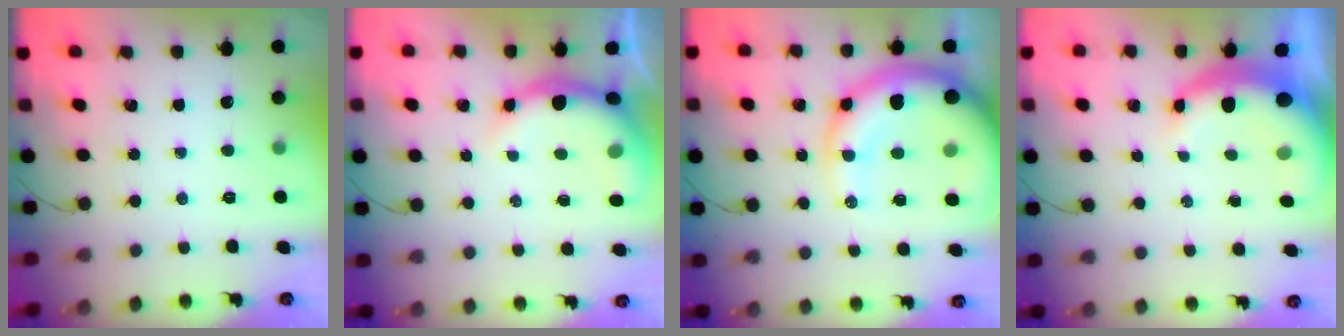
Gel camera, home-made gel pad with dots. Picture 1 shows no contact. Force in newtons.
{"total": 7.2, "press": 7.0, "slide": 1.7}
{"total": 21.8, "press": 21.2, "slide": 5.2}
{"total": 8.1, "press": 8.0, "slide": 1.3}